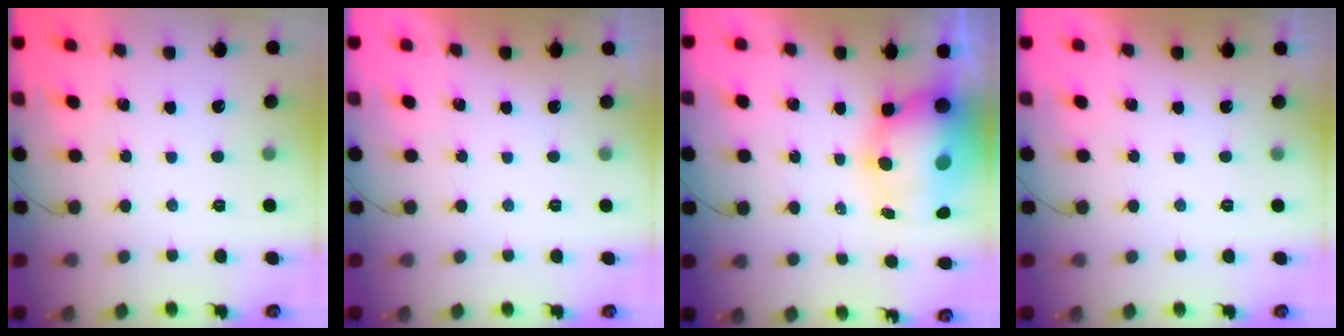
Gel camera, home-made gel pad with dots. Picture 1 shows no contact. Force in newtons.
{"total": 0.0}
{"total": 11.7, "press": 11.4, "slide": 2.8}
{"total": 0.0}